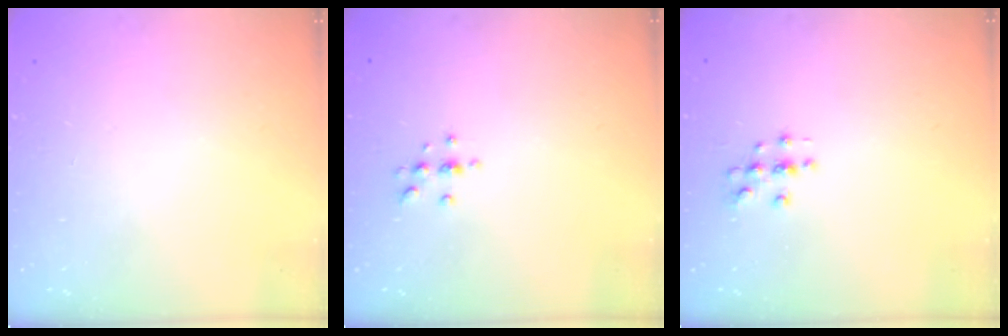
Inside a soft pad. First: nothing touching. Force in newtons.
{"total": 3.9, "press": 3.8, "slide": 0.5}
{"total": 3.4, "press": 3.4, "slide": 0.4}